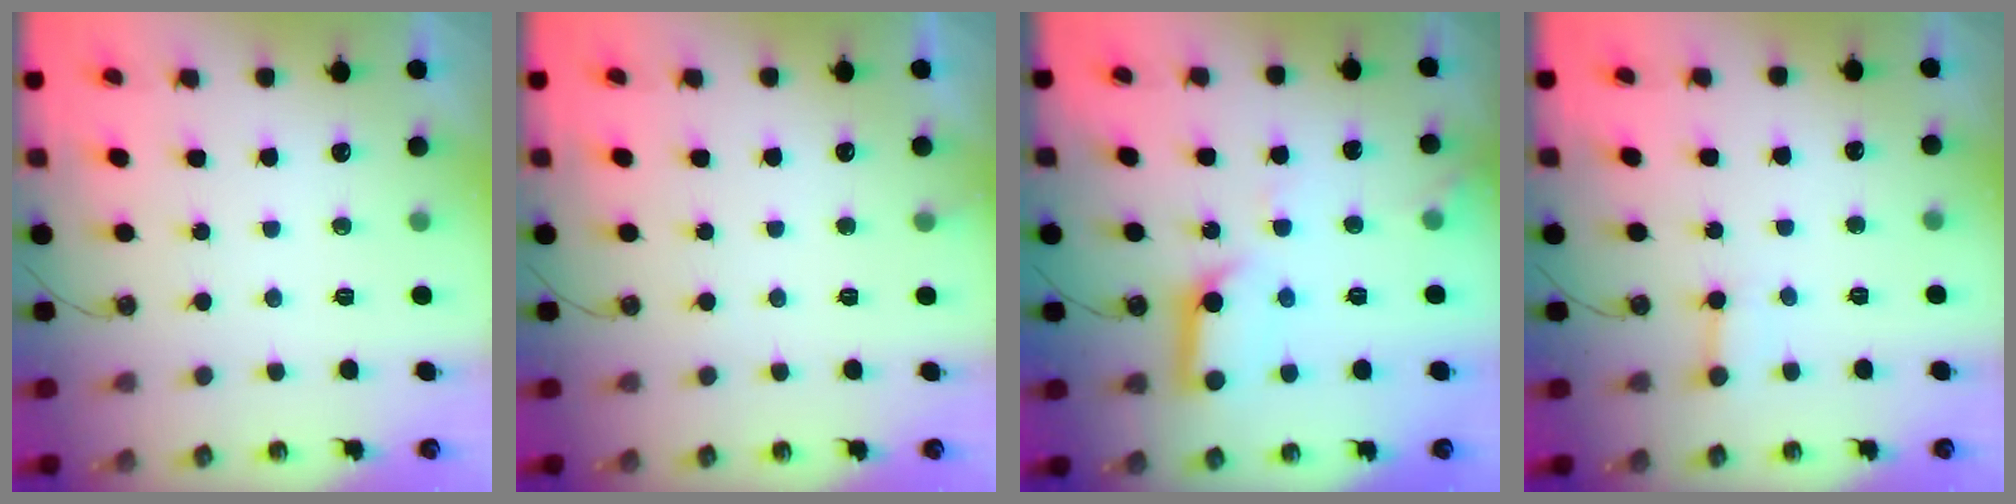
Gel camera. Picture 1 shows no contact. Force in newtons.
{"total": 4.0, "press": 4.0, "slide": 0.3}
{"total": 13.0, "press": 12.9, "slide": 1.5}
{"total": 2.5, "press": 2.5, "slide": 0.4}